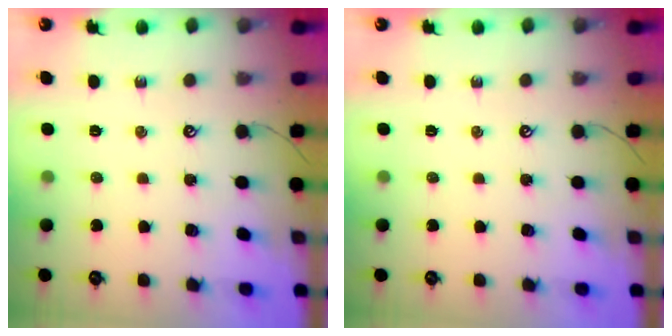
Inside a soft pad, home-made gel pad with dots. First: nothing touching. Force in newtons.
{"total": 0.0}